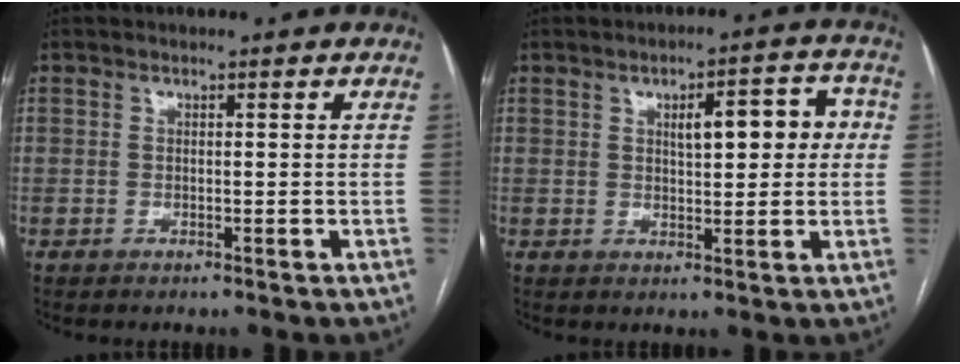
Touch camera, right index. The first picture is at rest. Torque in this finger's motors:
{"motor_torque": [0.23, 0.04, 0.14, 0.03]}